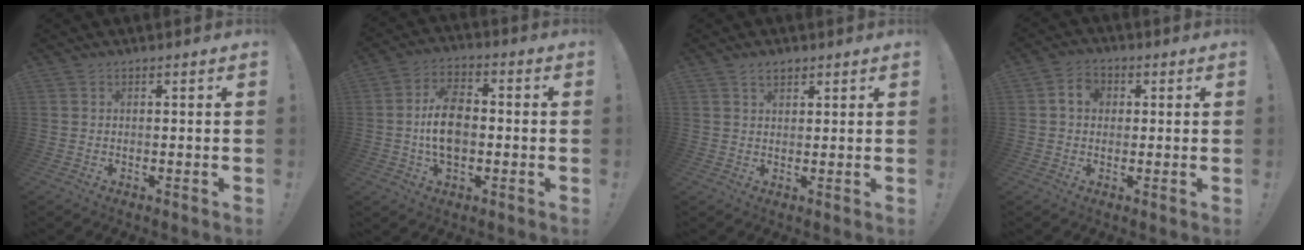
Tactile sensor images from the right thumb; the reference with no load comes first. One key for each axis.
{"total": 11.7, "fx": -1.3, "fy": 7.6, "fz": 8.8, "tx": -0.165, "ty": 0.008, "tz": -0.024}
{"total": 2.6, "fx": 1.9, "fy": 1.4, "fz": 1.2, "tx": -0.016, "ty": -0.009, "tz": 0.033}
{"total": 5.2, "fx": 0.9, "fy": 4.2, "fz": 2.9, "tx": -0.046, "ty": 0.009, "tz": 0.016}